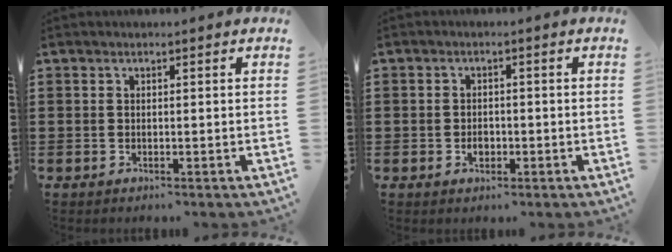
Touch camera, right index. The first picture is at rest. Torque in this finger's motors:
{"motor_torque": [1.02, 1.12, 0.00, -0.13]}